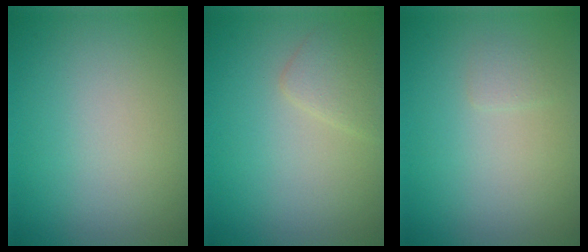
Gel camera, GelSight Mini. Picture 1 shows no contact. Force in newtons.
{"total": 2.0, "press": 2.0, "slide": 0.0}
{"total": 0.7, "press": 0.7, "slide": 0.0}